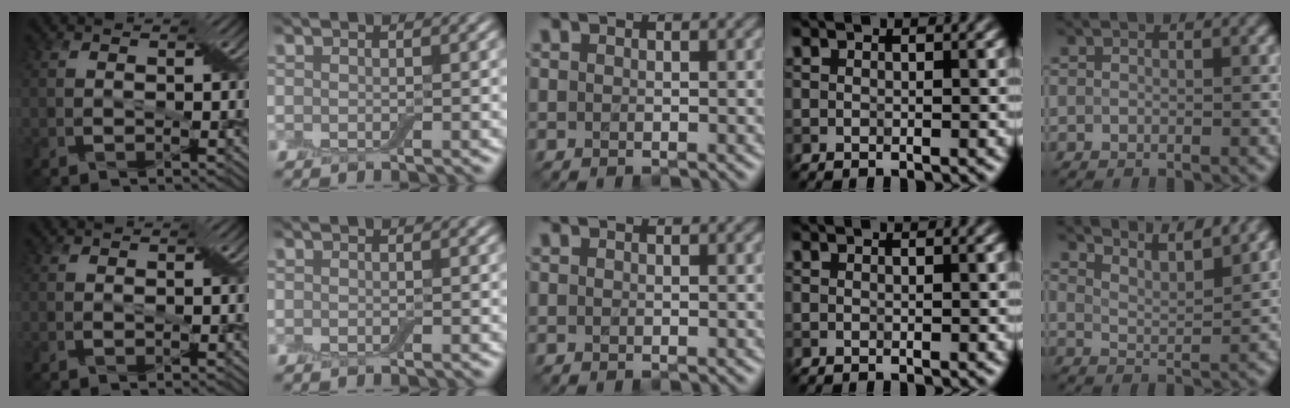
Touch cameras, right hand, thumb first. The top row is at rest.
{"little": {"total": 6.1, "force": [5.3, 1.4, 2.7], "torque": [-0.029, 0.016, 0.059]}}